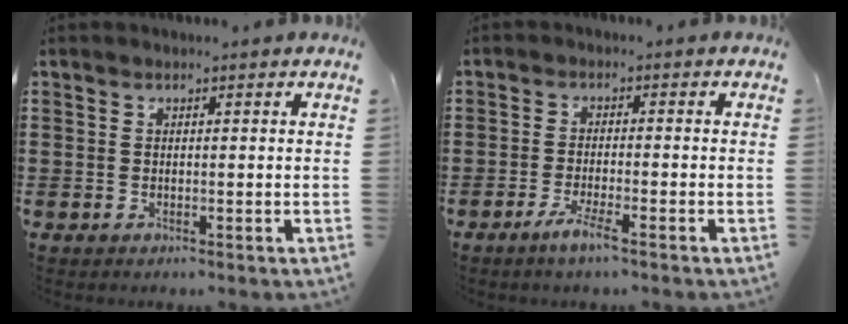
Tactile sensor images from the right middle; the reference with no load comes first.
{"total": 3.6, "force": [-2.4, 0.2, 2.6], "torque": [-0.056, -0.004, -0.047]}